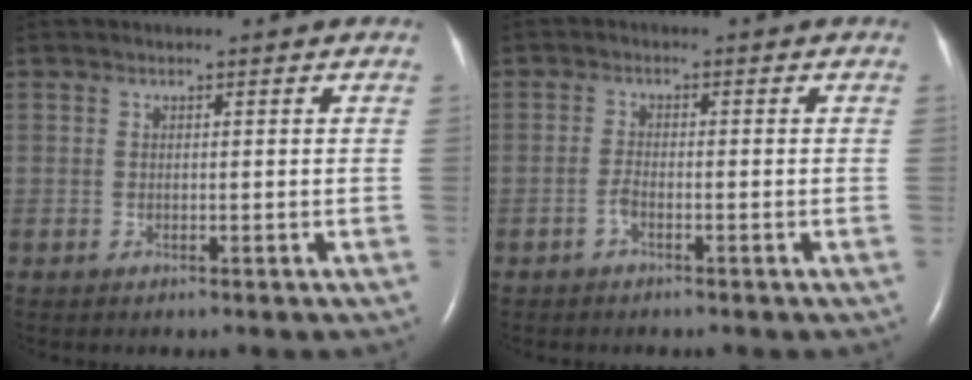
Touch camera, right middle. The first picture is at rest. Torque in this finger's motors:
{"motor_torque": [0.26, -0.18, -0.01, 0.01]}